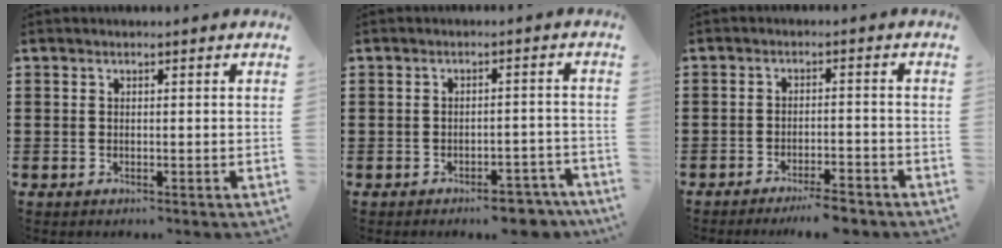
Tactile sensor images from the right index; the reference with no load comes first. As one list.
[{"total": 4.3, "force": [-4.1, 0.8, 1.0], "torque": [-0.015, 0.007, -0.081]}, {"total": 3.8, "force": [-3.4, -0.1, 1.6], "torque": [-0.028, -0.003, -0.066]}]